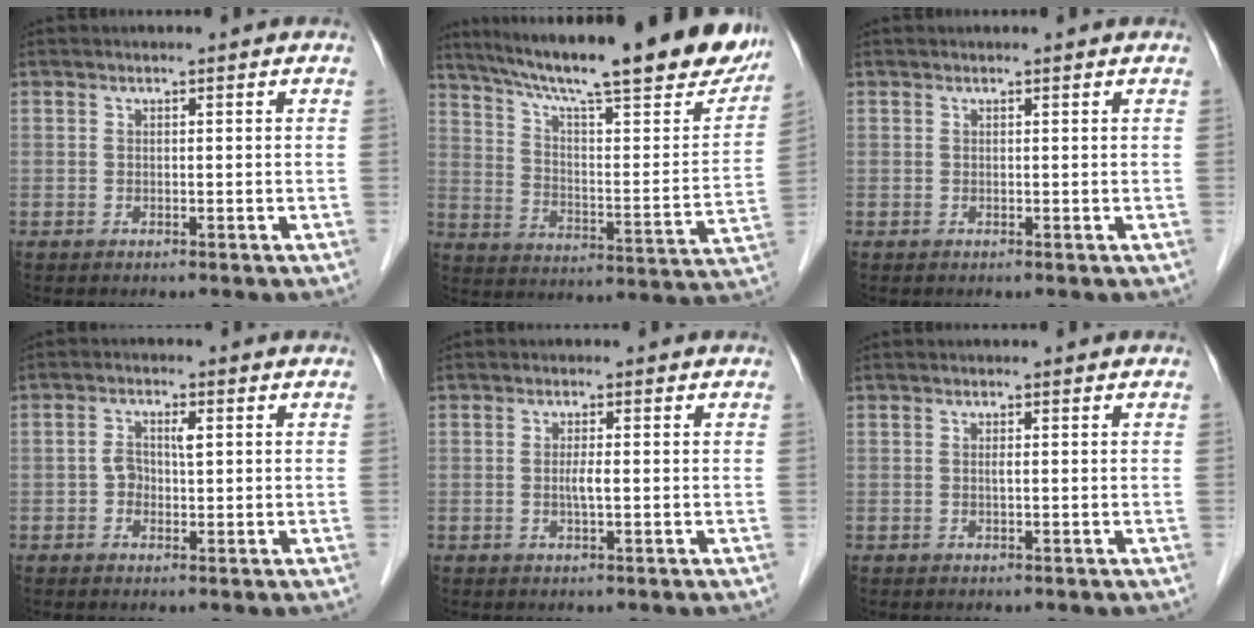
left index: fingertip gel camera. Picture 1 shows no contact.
{"total": 29.9, "force": [24.5, 4.0, 16.8], "torque": [-0.266, -0.034, 0.331]}
{"total": 0.6, "force": [0.6, 0.0, 0.1], "torque": [-0.008, 0.003, 0.008]}
{"total": 2.9, "force": [0.3, 1.5, 2.5], "torque": [-0.049, 0.014, 0.006]}
{"total": 1.9, "force": [-0.2, 0.0, 1.9], "torque": [-0.037, -0.001, -0.003]}
{"total": 0.6, "force": [0.0, 0.0, 0.5], "torque": [-0.012, 0.000, 0.000]}